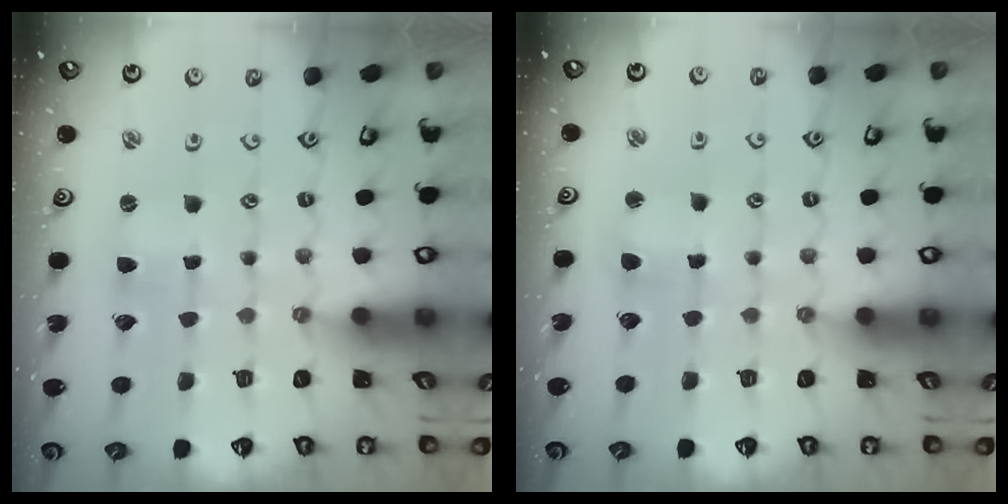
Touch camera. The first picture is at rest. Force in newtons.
{"total": 3.8, "press": 3.7, "slide": 0.4}